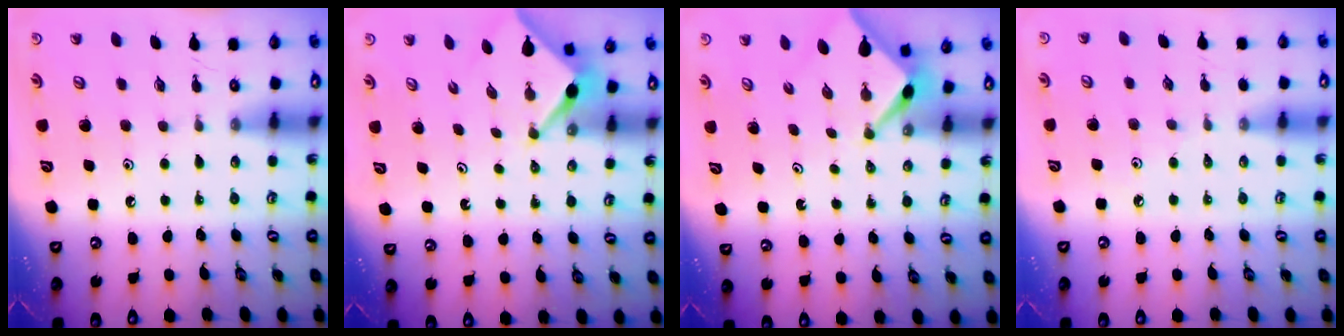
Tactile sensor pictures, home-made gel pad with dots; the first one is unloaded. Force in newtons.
{"total": 3.8, "press": 3.8, "slide": 0.3}
{"total": 2.5, "press": 2.5, "slide": 0.3}
{"total": 2.8, "press": 2.7, "slide": 0.6}